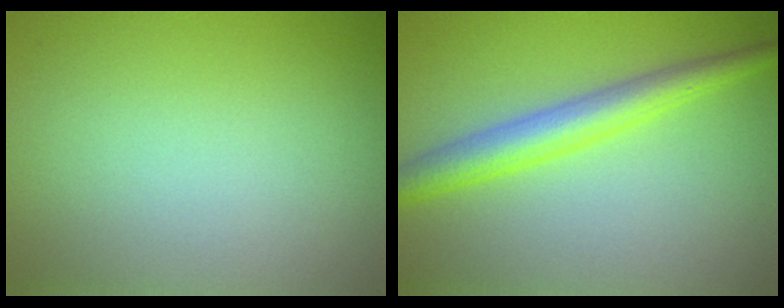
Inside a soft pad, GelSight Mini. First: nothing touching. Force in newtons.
{"total": 4.1, "press": 4.1, "slide": 0.1}